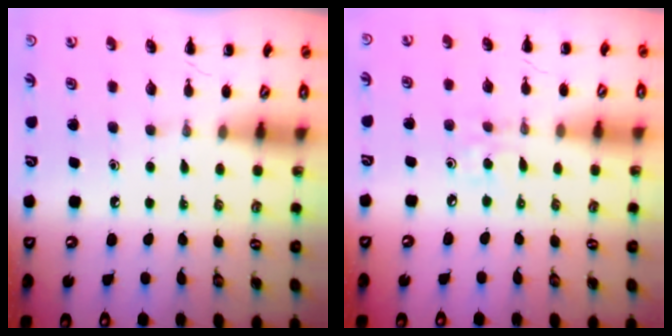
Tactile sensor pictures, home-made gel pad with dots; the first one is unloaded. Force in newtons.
{"total": 1.8, "press": 1.7, "slide": 0.6}